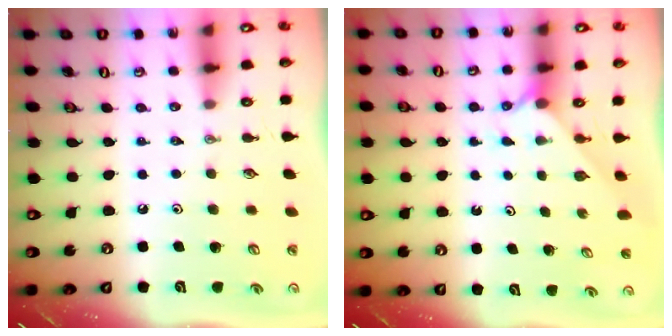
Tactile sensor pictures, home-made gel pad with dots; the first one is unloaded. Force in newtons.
{"total": 2.1, "press": 2.1, "slide": 0.3}